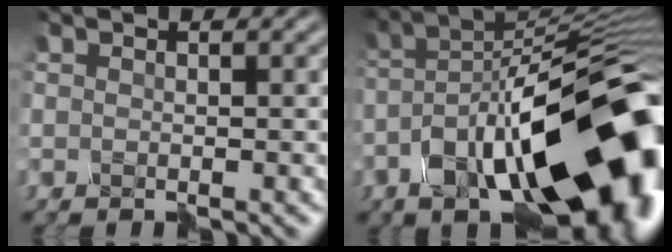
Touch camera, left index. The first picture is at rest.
{"total": 17.4, "force": [-8.0, 7.4, 13.6], "torque": [-0.198, 0.004, -0.126]}